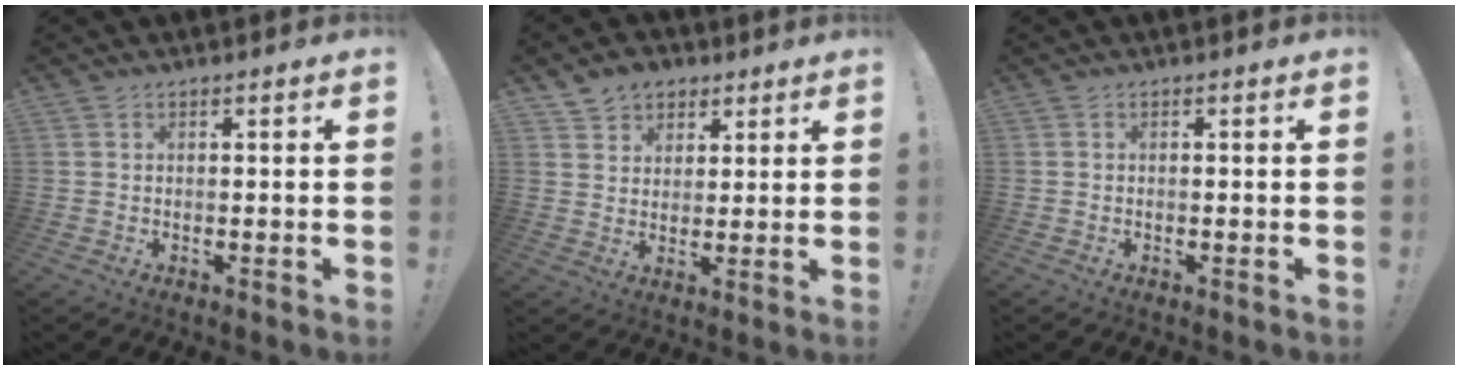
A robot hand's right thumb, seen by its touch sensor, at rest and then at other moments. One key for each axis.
{"total": 6.6, "fx": 3.9, "fy": 5.2, "fz": 1.0, "tx": -0.015, "ty": -0.021, "tz": 0.077}
{"total": 0.0}